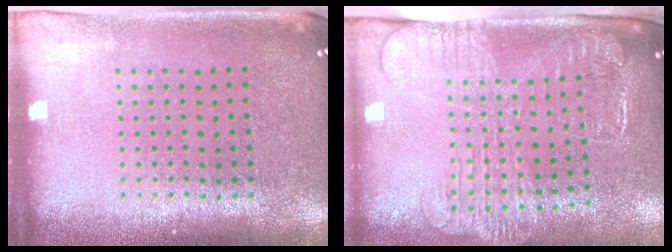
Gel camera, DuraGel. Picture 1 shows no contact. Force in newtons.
{"total": 2.6, "press": 2.1, "slide": 1.6}